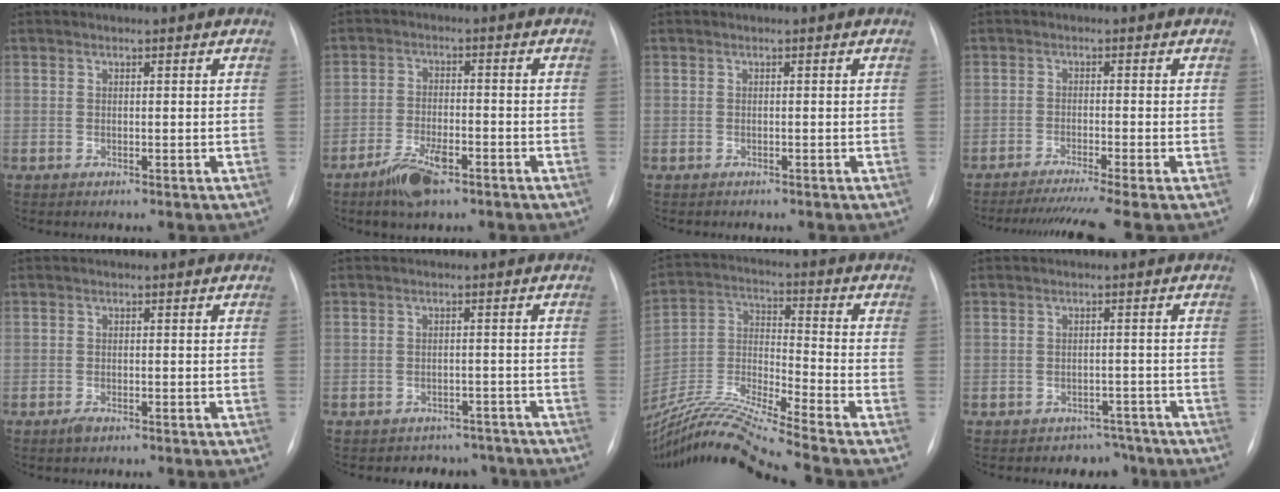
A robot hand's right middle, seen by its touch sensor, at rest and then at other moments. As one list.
[{"total": 6.0, "force": [-4.0, 2.1, 4.0], "torque": [-0.085, -0.006, -0.068]}, {"total": 0.7, "force": [-0.6, 0.3, 0.2], "torque": [-0.008, 0.000, -0.009]}, {"total": 8.2, "force": [-6.9, -1.8, 4.1], "torque": [-0.054, -0.023, -0.107]}, {"total": 1.6, "force": [-1.2, 0.5, 1.0], "torque": [-0.024, -0.003, -0.019]}, {"total": 5.6, "force": [-4.7, 3.0, -0.4], "torque": [0.017, 0.021, -0.056]}, {"total": 18.8, "force": [-16.3, -1.7, 9.2], "torque": [-0.210, -0.018, -0.307]}, {"total": 3.8, "force": [-3.1, 2.2, -0.3], "torque": [0.012, 0.016, -0.039]}]